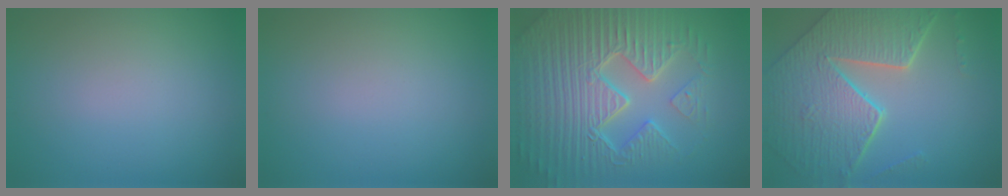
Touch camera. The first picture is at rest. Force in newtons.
{"total": 0.0}
{"total": 9.7, "press": 6.9, "slide": 6.8}
{"total": 8.8, "press": 6.3, "slide": 6.2}